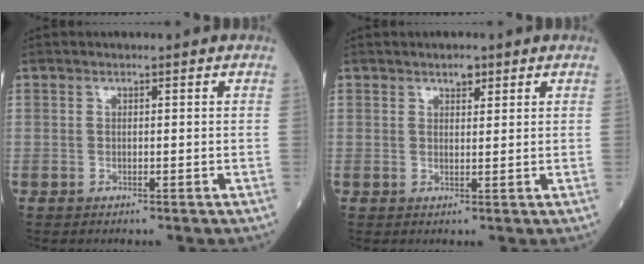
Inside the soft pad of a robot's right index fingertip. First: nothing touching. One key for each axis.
{"total": 1.7, "fx": 1.2, "fy": 0.8, "fz": 1.0, "tx": -0.015, "ty": 0.000, "tz": 0.017}